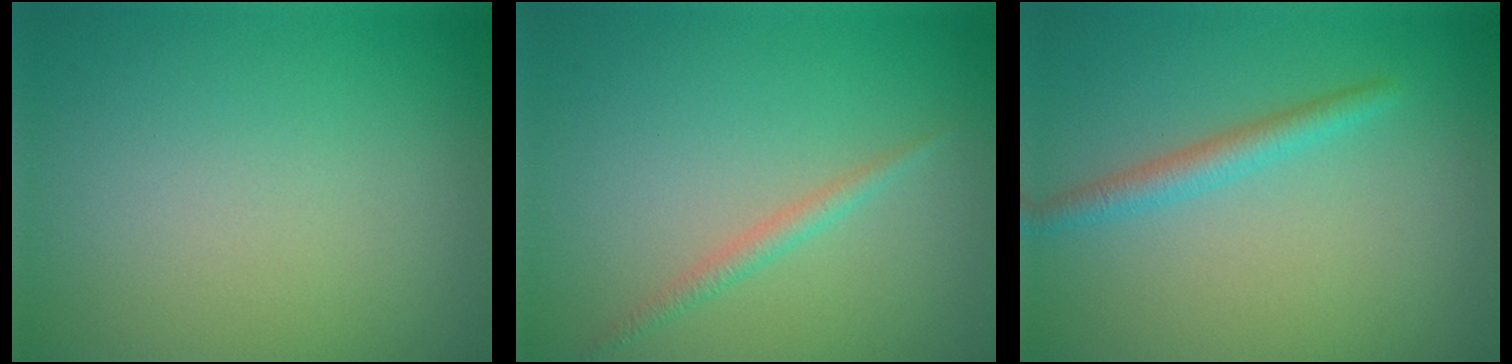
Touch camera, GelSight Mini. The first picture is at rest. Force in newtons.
{"total": 1.3, "press": 1.3, "slide": 0.1}
{"total": 2.0, "press": 2.0, "slide": 0.1}